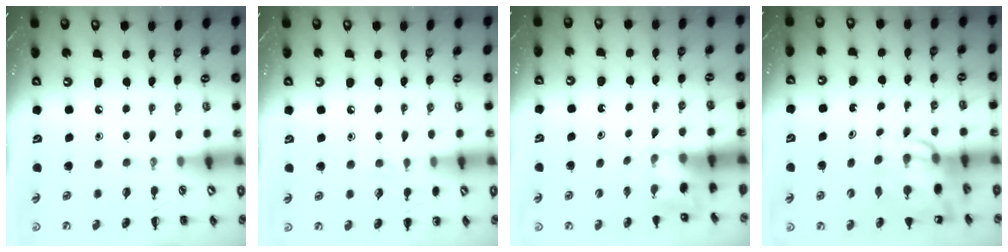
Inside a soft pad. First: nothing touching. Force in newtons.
{"total": 5.6, "press": 5.4, "slide": 1.6}
{"total": 2.1, "press": 2.0, "slide": 0.7}
{"total": 11.7, "press": 11.2, "slide": 3.6}